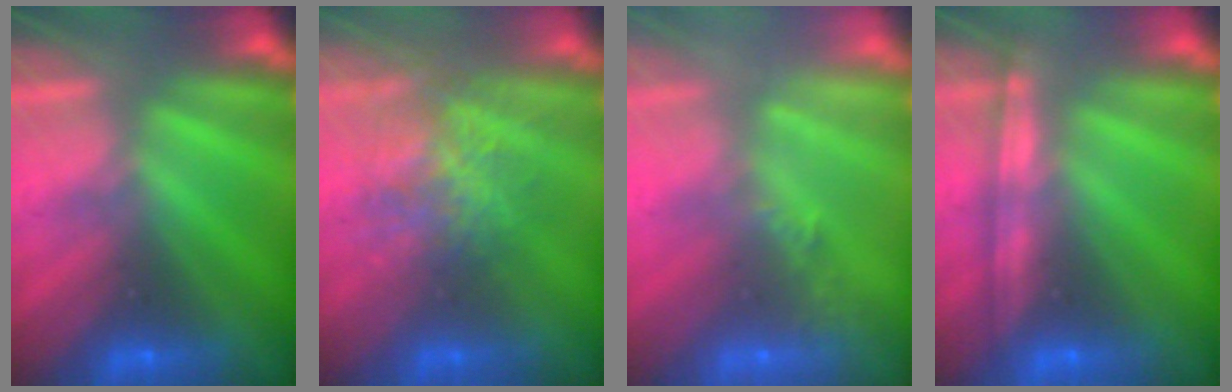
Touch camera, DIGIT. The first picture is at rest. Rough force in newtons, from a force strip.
{"total": 3.5}
{"total": 2.2}
{"total": 1.2}